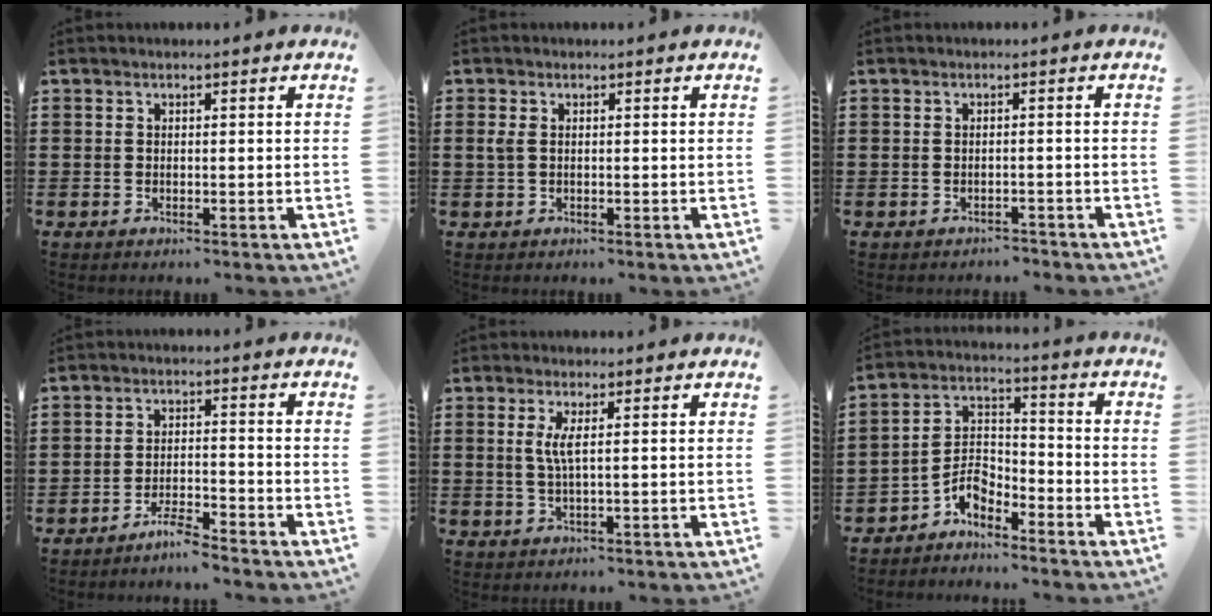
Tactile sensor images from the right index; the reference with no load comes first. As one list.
[{"total": 1.7, "force": [0.3, 1.0, 1.3], "torque": [-0.045, 0.001, -0.001]}, {"total": 1.4, "force": [-1.4, 0.4, -0.1], "torque": [-0.004, 0.004, -0.032]}, {"total": 3.9, "force": [-3.6, 0.2, 1.3], "torque": [-0.032, 0.003, -0.073]}, {"total": 2.9, "force": [0.6, 0.1, 2.9], "torque": [-0.059, -0.003, 0.008]}, {"total": 5.2, "force": [-4.0, 2.4, 2.3], "torque": [-0.060, 0.005, -0.085]}]